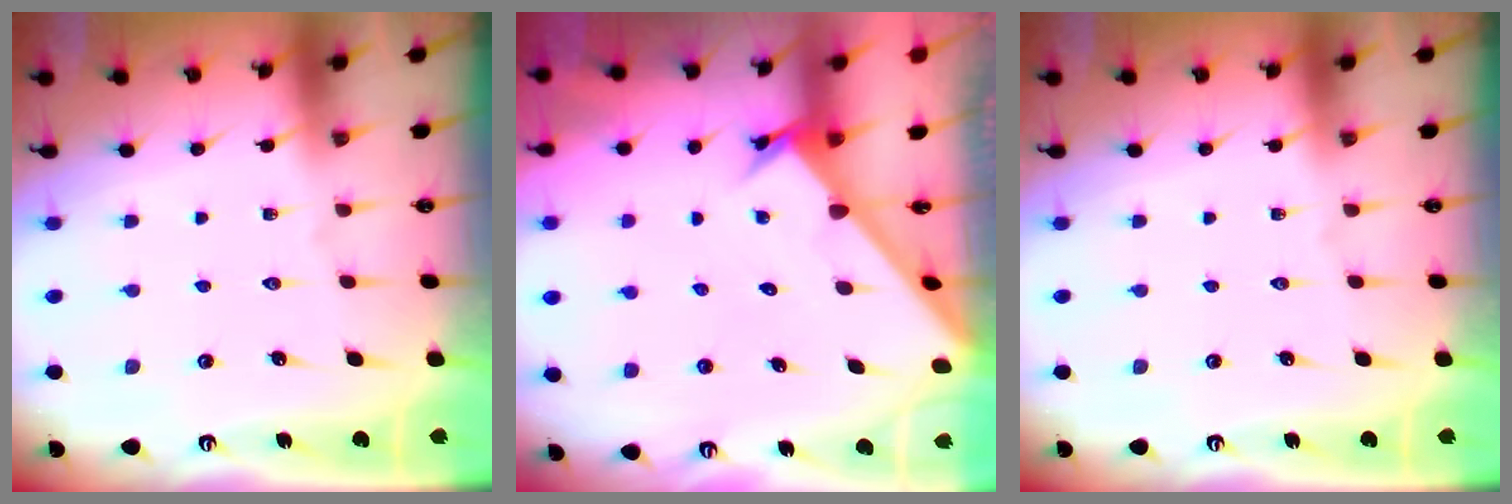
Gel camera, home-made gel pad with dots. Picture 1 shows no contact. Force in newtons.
{"total": 2.6, "press": 2.6, "slide": 0.2}
{"total": 0.0}